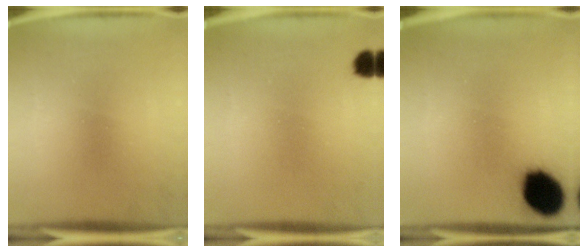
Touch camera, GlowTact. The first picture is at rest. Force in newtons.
{"total": 2.8}
{"total": 13.3}